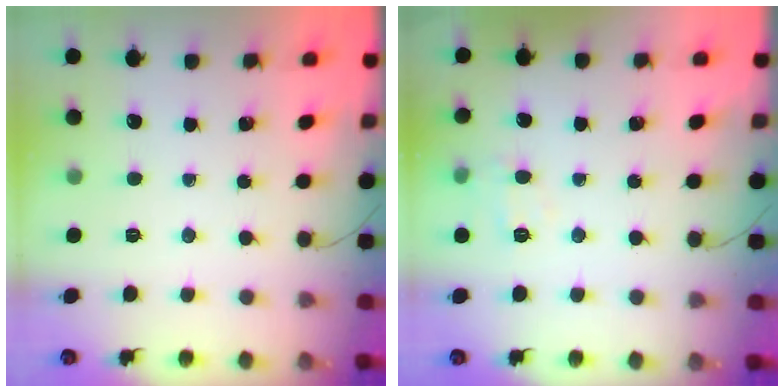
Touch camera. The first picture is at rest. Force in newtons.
{"total": 5.1, "press": 4.9, "slide": 1.3}